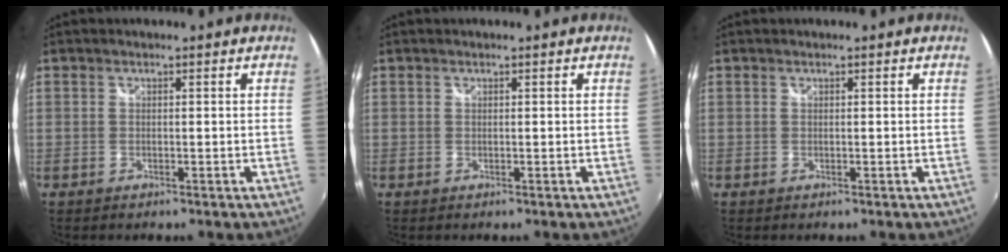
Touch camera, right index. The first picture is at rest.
{"total": 0.0}
{"total": 0.0}